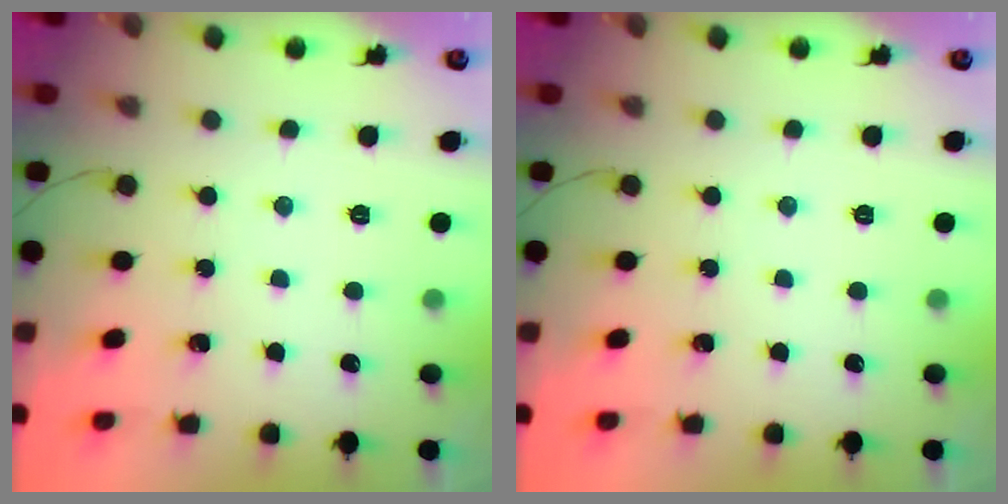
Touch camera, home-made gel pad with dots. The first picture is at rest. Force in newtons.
{"total": 0.0}